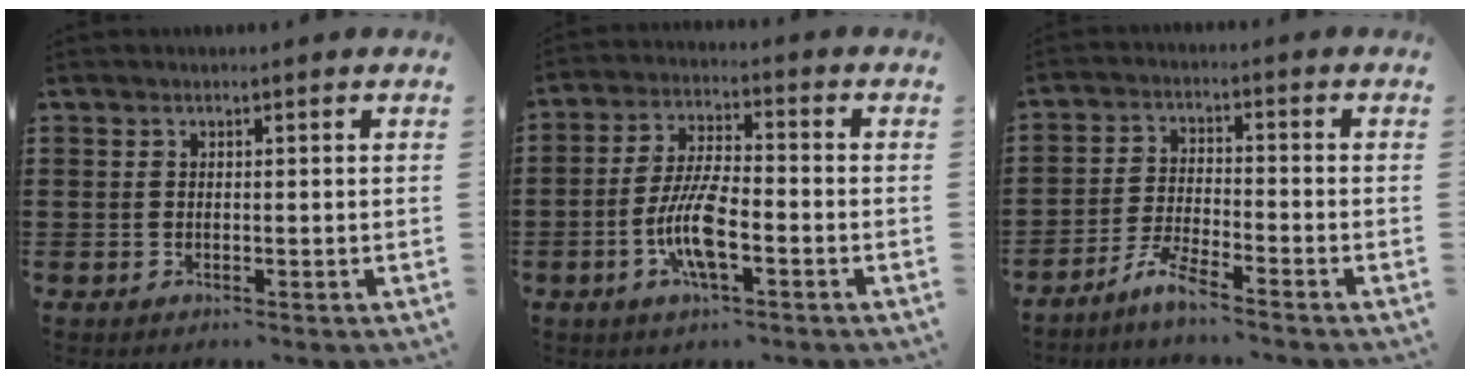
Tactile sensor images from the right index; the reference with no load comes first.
{"total": 8.8, "force": [-2.9, 2.6, 7.8], "torque": [-0.175, -0.010, -0.060]}
{"total": 4.7, "force": [-4.2, -0.1, 2.1], "torque": [-0.058, -0.007, -0.086]}